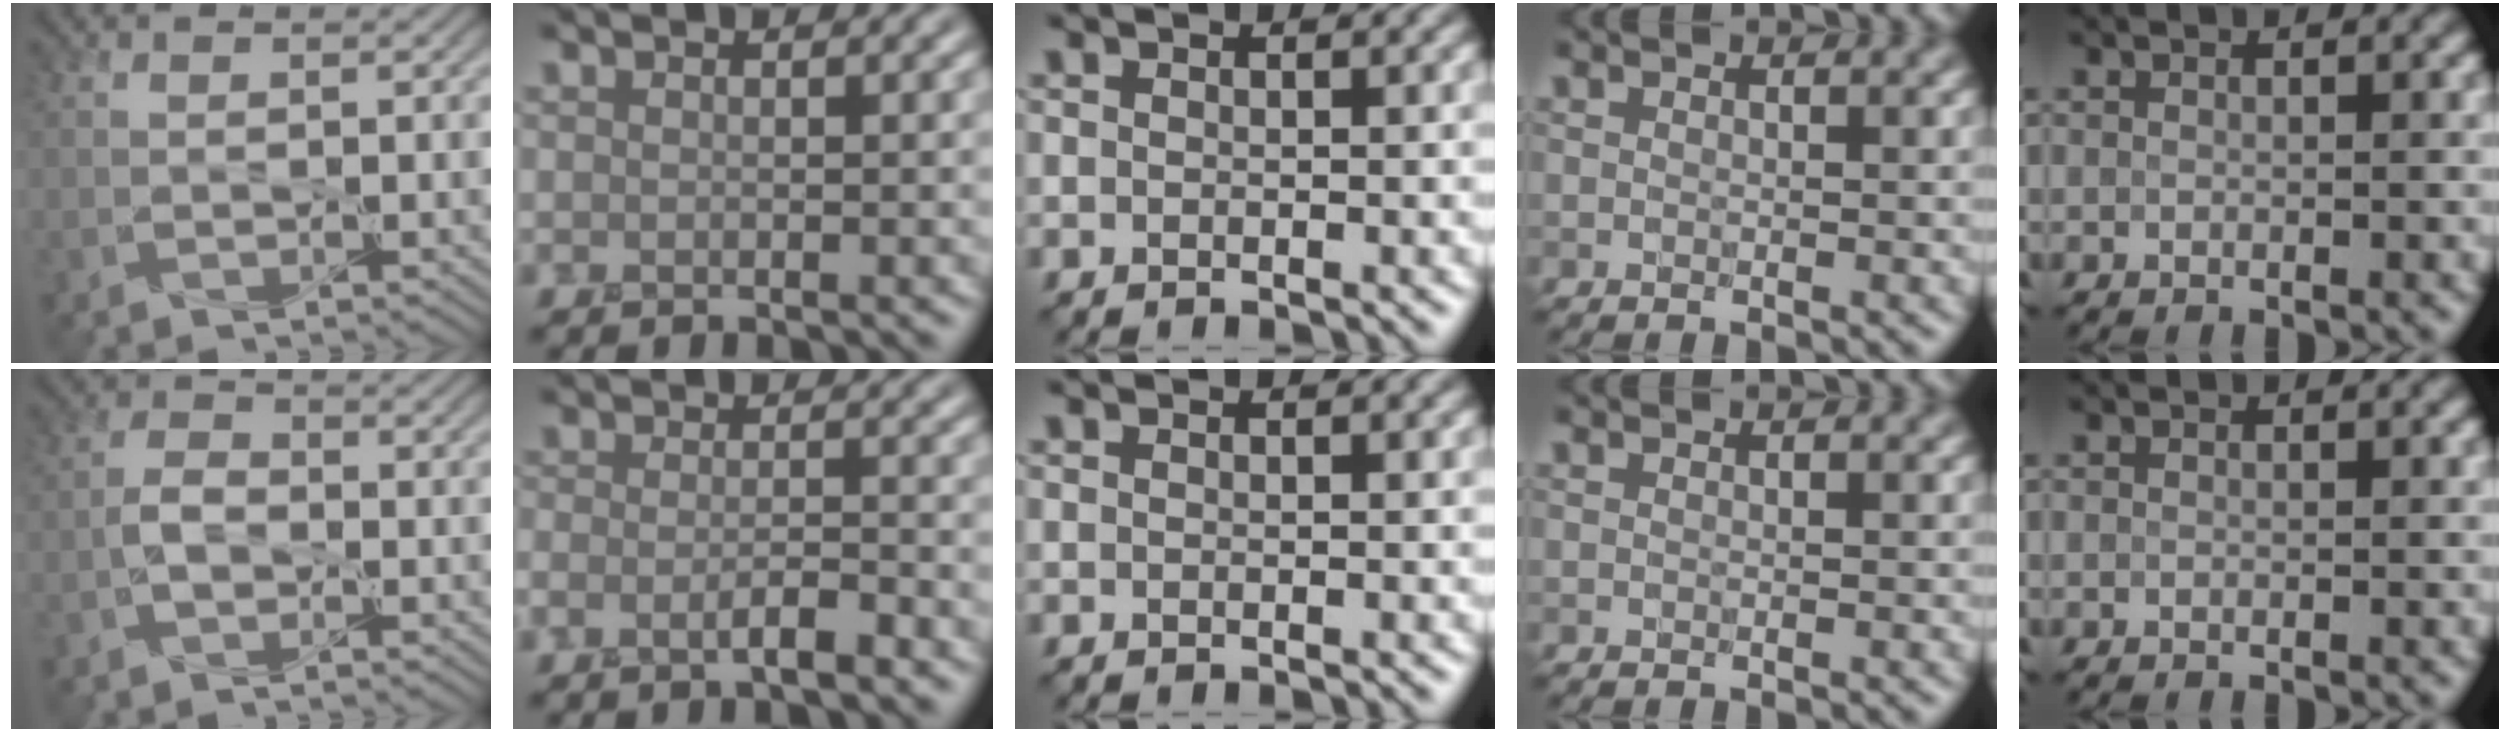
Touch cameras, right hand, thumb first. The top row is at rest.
{"thumb": {"total": 2.7, "force": [-1.3, 1.4, 1.9], "torque": [-0.038, 0.009, -0.032]}, "index": {"total": 2.6, "force": [-1.4, 0.6, 2.1], "torque": [-0.040, 0.000, -0.030]}}